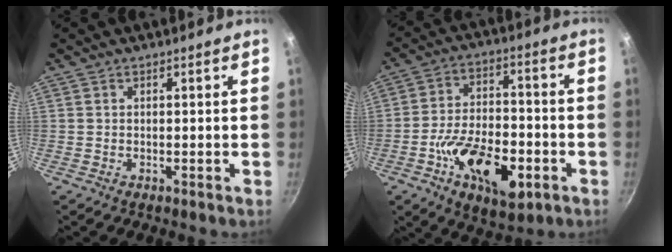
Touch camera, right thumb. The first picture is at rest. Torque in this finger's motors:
{"motor_torque": [2.00, 1.78, 0.16, -0.05, 0.14]}